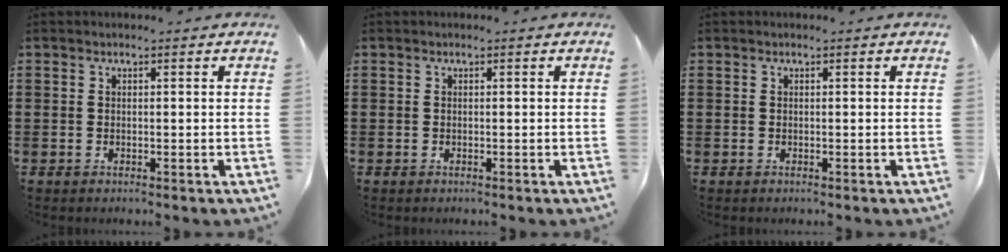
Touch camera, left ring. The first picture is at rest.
{"total": 0.0}
{"total": 0.0}